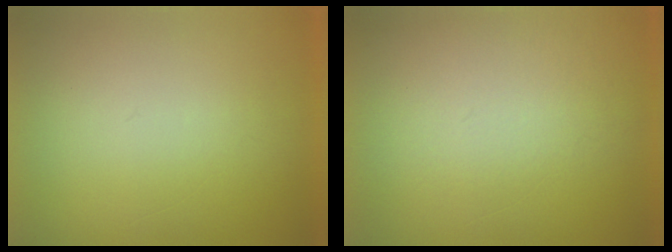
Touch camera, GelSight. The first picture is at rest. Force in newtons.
{"total": 3.5}